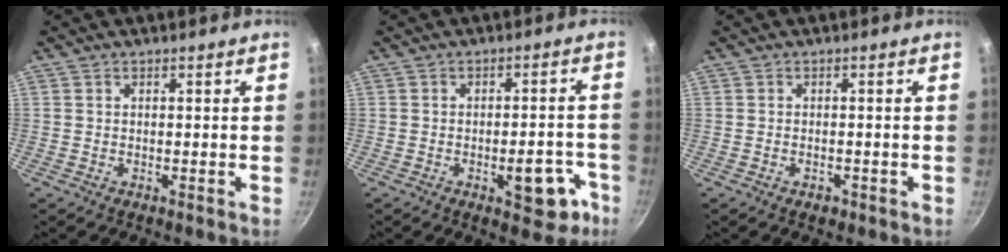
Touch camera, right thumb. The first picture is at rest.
{"total": 9.0, "force": [-3.9, 4.3, 6.9], "torque": [-0.048, 0.029, -0.043]}
{"total": 1.5, "force": [-0.8, 0.9, 0.9], "torque": [-0.015, 0.005, -0.009]}